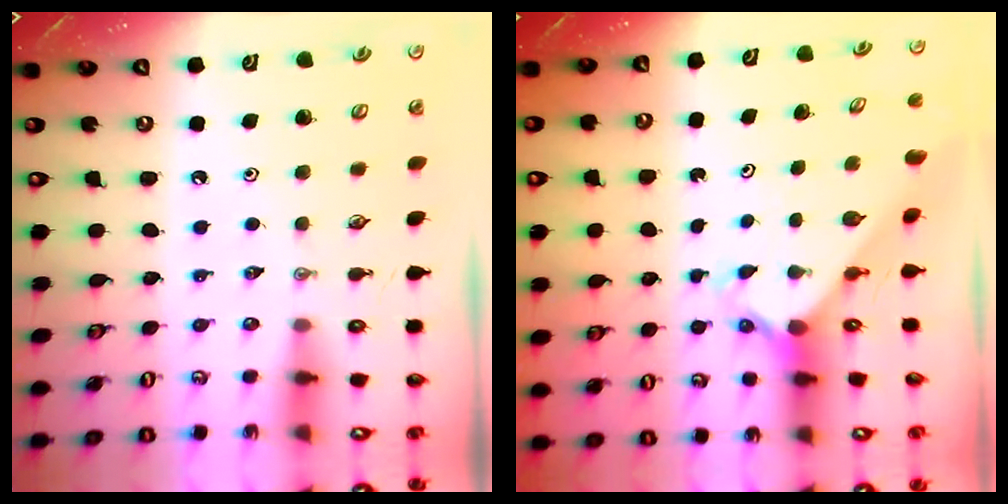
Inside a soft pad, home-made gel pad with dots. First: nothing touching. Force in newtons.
{"total": 2.4, "press": 2.4, "slide": 0.3}